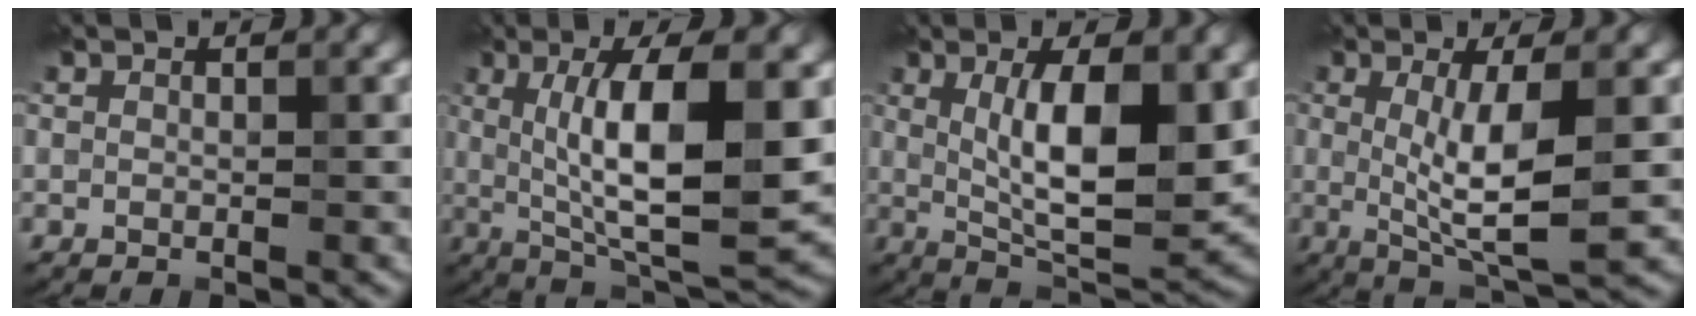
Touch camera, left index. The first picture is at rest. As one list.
[{"total": 11.0, "force": [1.0, 3.0, 10.5], "torque": [-0.156, -0.003, 0.023]}, {"total": 9.8, "force": [1.3, 3.0, 9.3], "torque": [-0.144, -0.009, 0.029]}, {"total": 6.4, "force": [0.0, 1.5, 6.2], "torque": [-0.112, -0.010, 0.004]}]